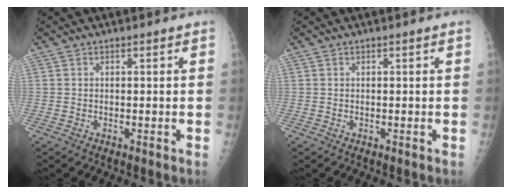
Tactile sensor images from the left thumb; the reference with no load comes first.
{"total": 0.0}